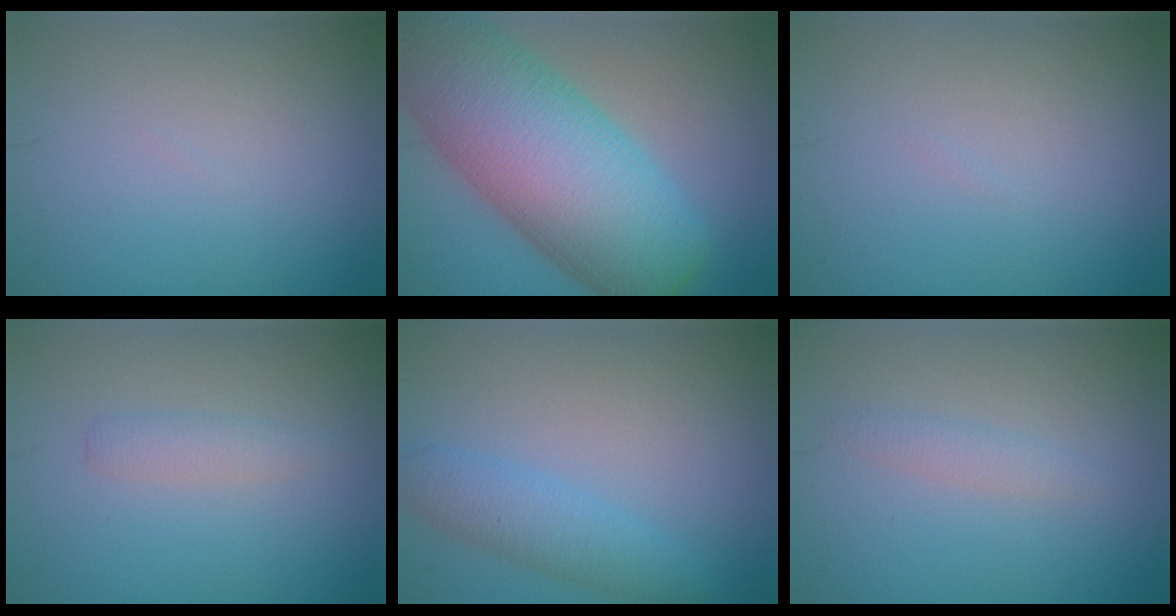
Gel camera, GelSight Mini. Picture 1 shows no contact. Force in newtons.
{"total": 15.0, "press": 15.0, "slide": 0.5}
{"total": 0.0}
{"total": 1.5, "press": 1.5, "slide": 0.0}
{"total": 3.3, "press": 3.3, "slide": 0.0}
{"total": 1.3, "press": 1.3, "slide": 0.0}